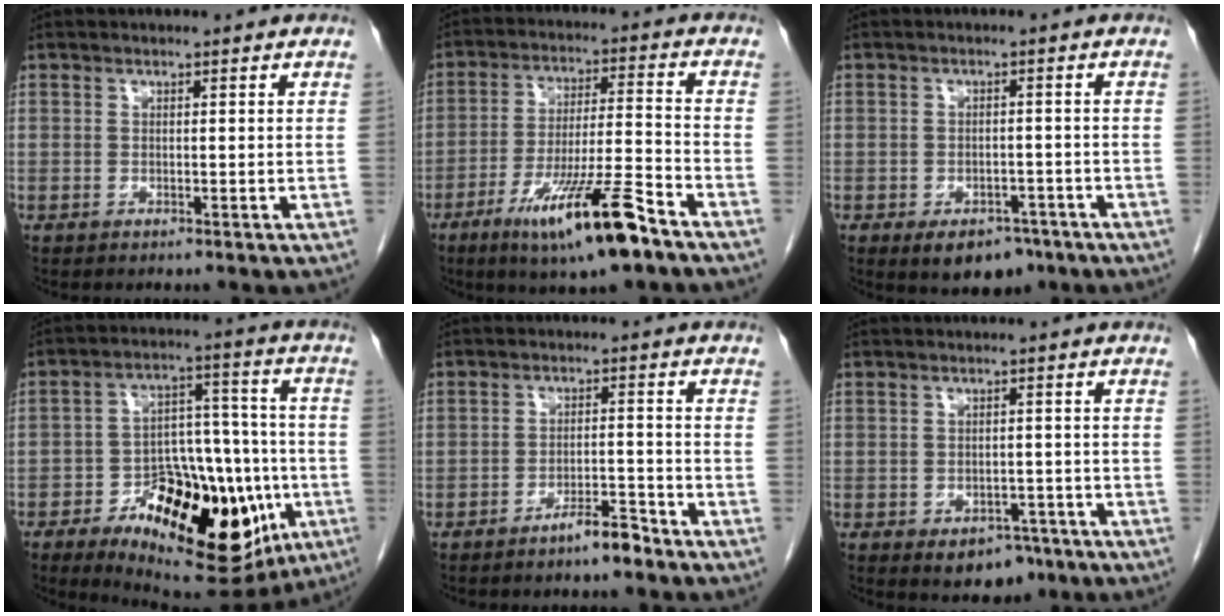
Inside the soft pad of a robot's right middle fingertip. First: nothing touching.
{"total": 14.0, "force": [-8.5, 0.7, 11.1], "torque": [-0.199, -0.026, -0.145]}
{"total": 6.0, "force": [-3.8, 3.5, 3.0], "torque": [-0.034, 0.002, -0.047]}
{"total": 23.6, "force": [-9.3, 10.0, 19.3], "torque": [-0.253, 0.012, -0.121]}
{"total": 3.7, "force": [-3.1, 0.4, 2.0], "torque": [-0.026, 0.001, -0.054]}
{"total": 3.8, "force": [-1.8, 2.5, 2.1], "torque": [-0.019, 0.001, -0.012]}